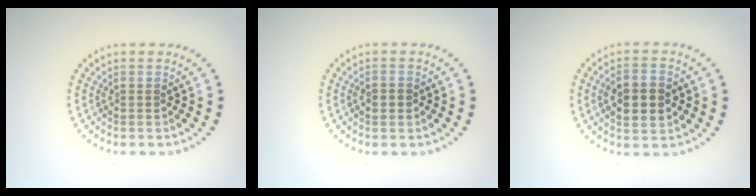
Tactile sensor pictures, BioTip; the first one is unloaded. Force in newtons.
{"total": 1.7, "press": 1.7, "slide": 0.0}
{"total": 4.6, "press": 4.6, "slide": 0.2}